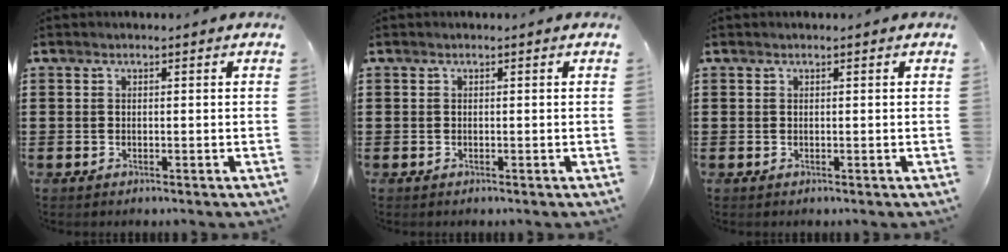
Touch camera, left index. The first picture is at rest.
{"total": 0.0}
{"total": 0.0}